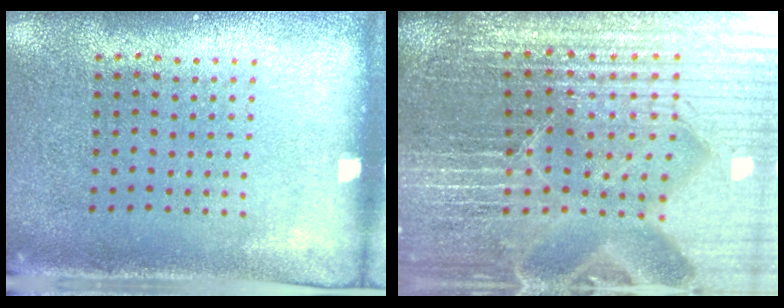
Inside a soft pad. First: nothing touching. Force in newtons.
{"total": 7.2, "press": 6.3, "slide": 3.5}